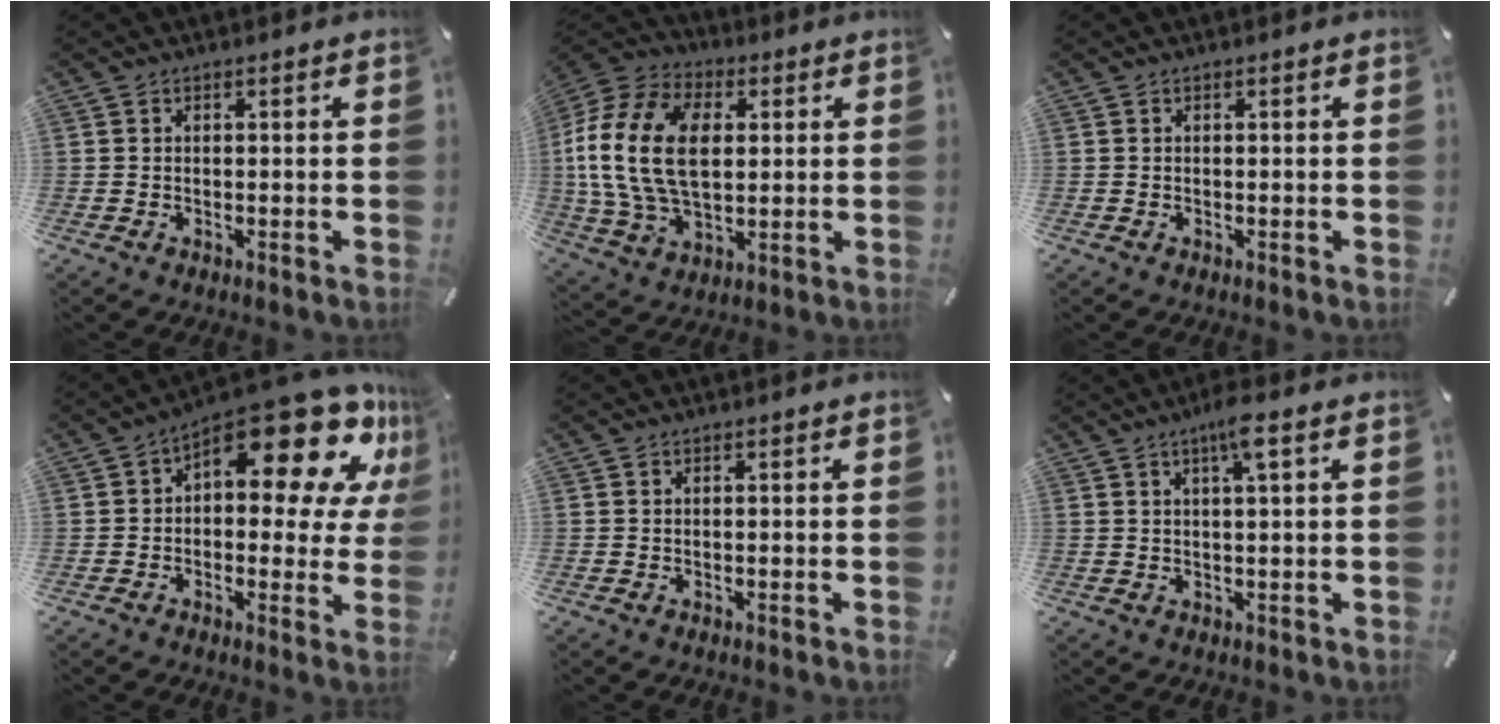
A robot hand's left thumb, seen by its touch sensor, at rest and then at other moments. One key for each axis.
{"total": 19.8, "fx": 2.0, "fy": 13.3, "fz": 14.4, "tx": -0.321, "ty": 0.009, "tz": 0.032}
{"total": 0.0}
{"total": 19.4, "fx": 10.7, "fy": 8.0, "fz": 14.0, "tx": -0.196, "ty": -0.085, "tz": 0.178}
{"total": 0.0}
{"total": 5.2, "fx": 2.6, "fy": 0.5, "fz": 4.5, "tx": -0.084, "ty": -0.001, "tz": 0.040}